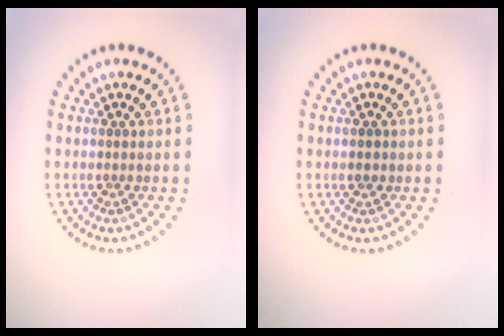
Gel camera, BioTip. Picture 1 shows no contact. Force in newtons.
{"total": 0.9, "press": 0.9, "slide": 0.1}